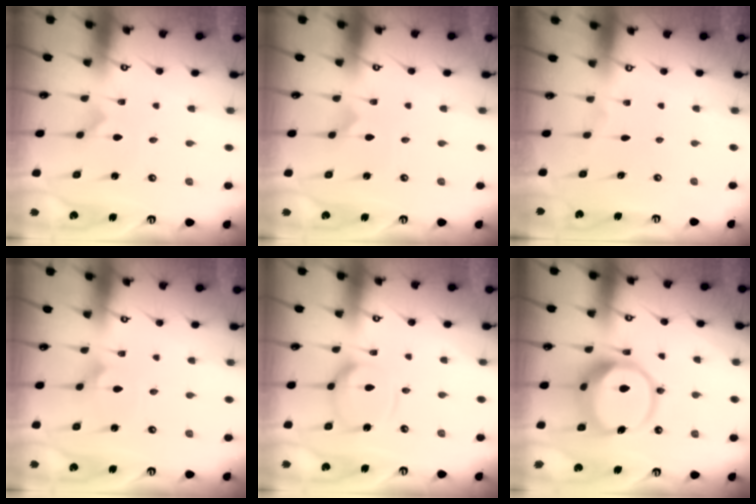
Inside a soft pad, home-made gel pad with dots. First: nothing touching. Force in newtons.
{"total": 0.0}
{"total": 0.0}
{"total": 2.3, "press": 2.3, "slide": 0.1}
{"total": 11.9, "press": 11.8, "slide": 1.2}
{"total": 14.4, "press": 14.3, "slide": 1.9}